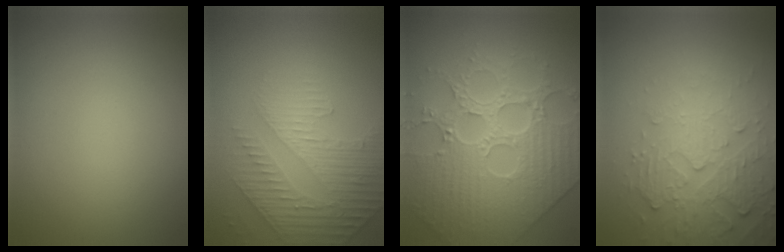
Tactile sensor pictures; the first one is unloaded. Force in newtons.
{"total": 4.7, "press": 3.4, "slide": 3.3}
{"total": 6.7, "press": 6.0, "slide": 2.9}
{"total": 5.6, "press": 3.7, "slide": 4.2}